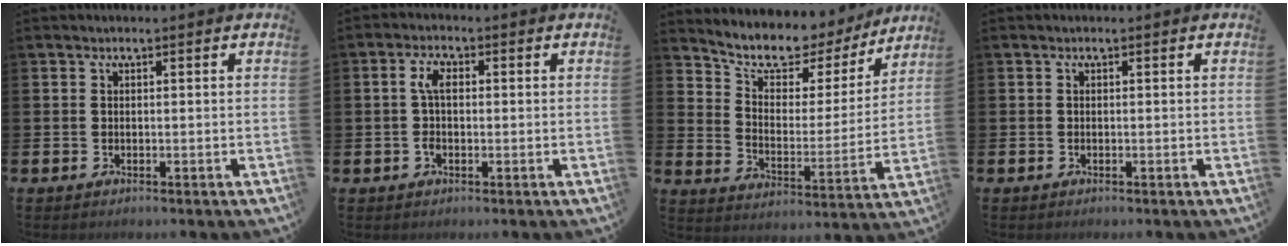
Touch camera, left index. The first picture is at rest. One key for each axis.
{"total": 3.7, "fx": 0.3, "fy": 1.8, "fz": 3.2, "tx": -0.056, "ty": 0.006, "tz": 0.001}
{"total": 8.0, "fx": 7.0, "fy": 3.2, "fz": 2.2, "tx": -0.081, "ty": -0.051, "tz": 0.121}
{"total": 0.0}